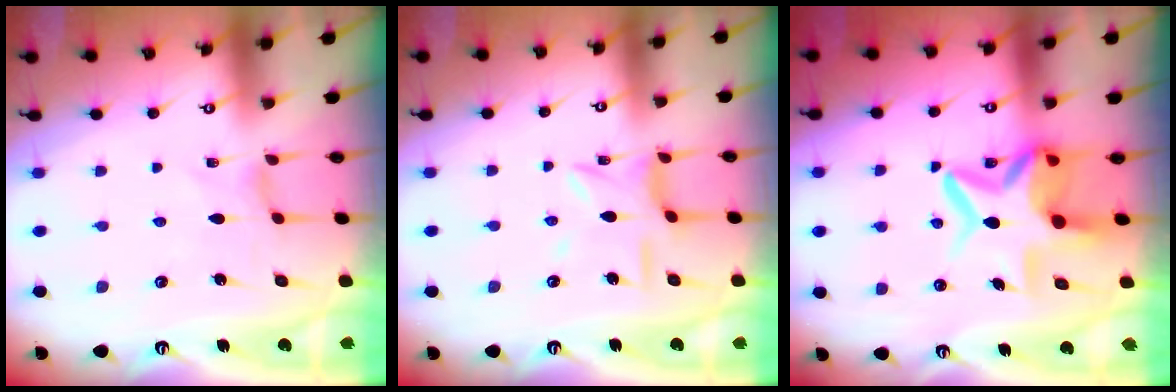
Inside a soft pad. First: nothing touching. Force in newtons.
{"total": 7.0, "press": 7.0, "slide": 0.4}
{"total": 10.8, "press": 10.7, "slide": 1.6}